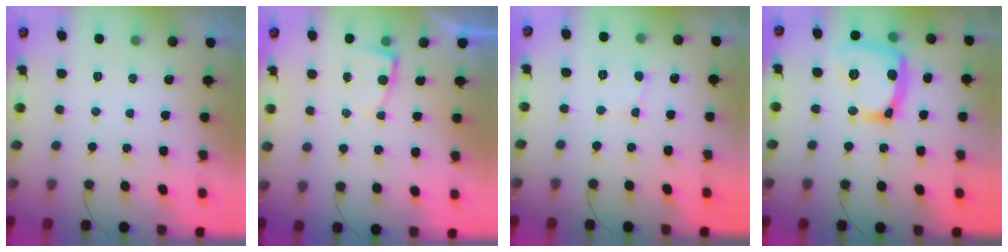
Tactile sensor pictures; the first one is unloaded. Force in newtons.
{"total": 2.4, "press": 2.4, "slide": 0.3}
{"total": 2.8, "press": 2.8, "slide": 0.3}
{"total": 18.2, "press": 18.2, "slide": 1.5}